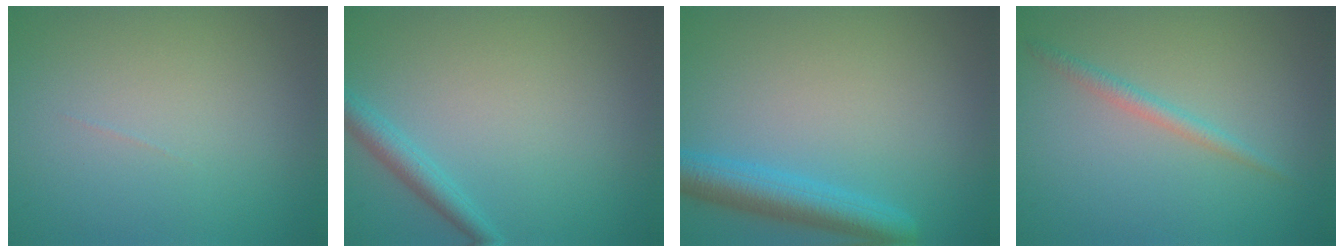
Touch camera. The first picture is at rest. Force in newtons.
{"total": 2.0, "press": 2.0, "slide": 0.1}
{"total": 4.5, "press": 4.5, "slide": 0.2}
{"total": 1.5, "press": 1.4, "slide": 0.1}